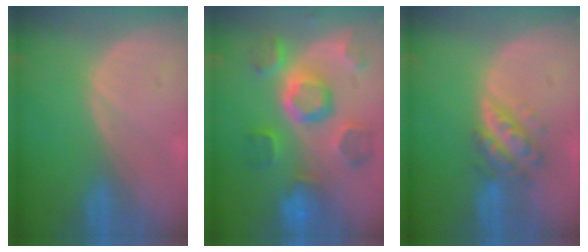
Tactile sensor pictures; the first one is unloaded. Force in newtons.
{"total": 11.4, "press": 10.1, "slide": 5.3}
{"total": 5.6, "press": 5.2, "slide": 2.1}